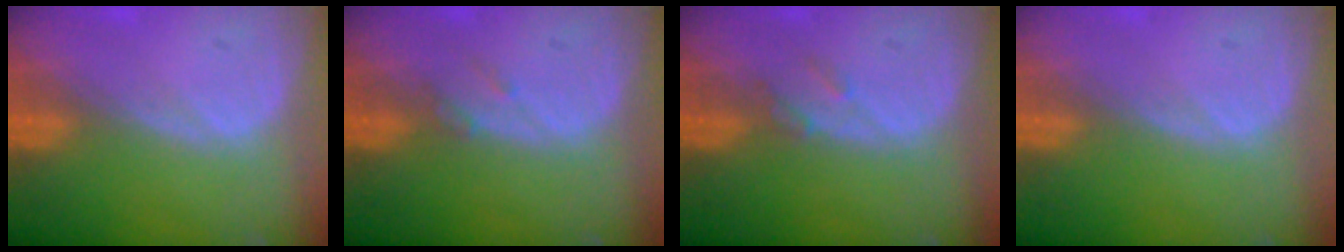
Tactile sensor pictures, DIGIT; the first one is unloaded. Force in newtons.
{"total": 1.2, "press": 1.2, "slide": 0.3}
{"total": 1.6, "press": 1.6, "slide": 0.2}
{"total": 0.0}